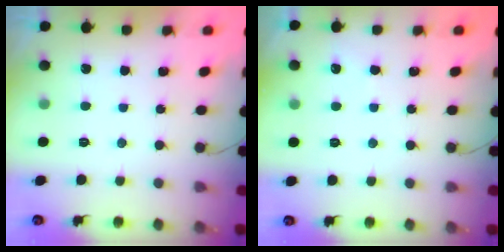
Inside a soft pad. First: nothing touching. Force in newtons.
{"total": 2.7, "press": 2.6, "slide": 0.5}